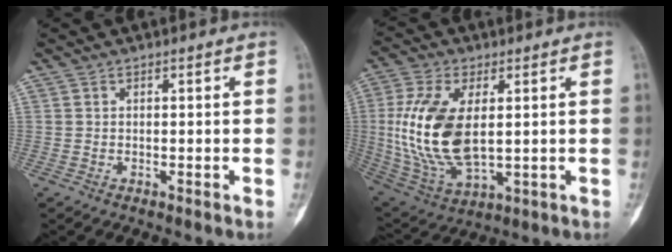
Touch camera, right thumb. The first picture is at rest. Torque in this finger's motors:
{"motor_torque": [2.26, 1.69, 1.30, -1.47, 0.48]}